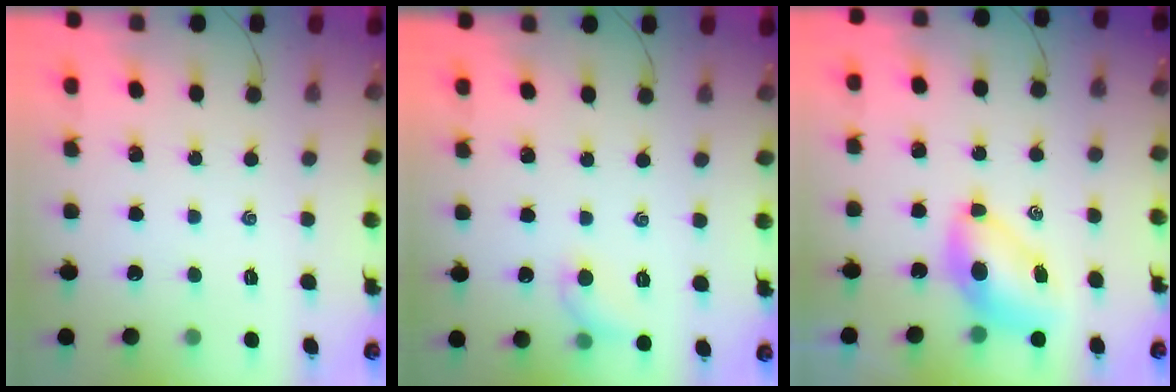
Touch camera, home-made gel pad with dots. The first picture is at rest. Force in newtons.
{"total": 6.5, "press": 6.4, "slide": 1.2}
{"total": 8.4, "press": 8.2, "slide": 1.8}